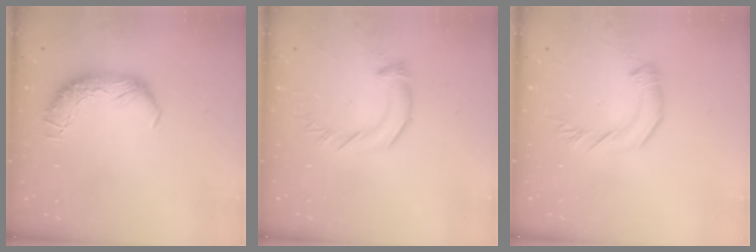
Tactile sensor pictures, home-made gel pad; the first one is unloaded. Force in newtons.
{"total": 3.0, "press": 3.0, "slide": 0.5}
{"total": 3.0, "press": 2.9, "slide": 0.5}